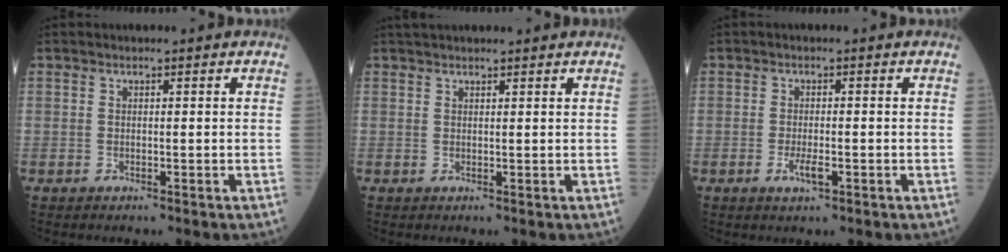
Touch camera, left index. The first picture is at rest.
{"total": 5.5, "force": [5.0, 0.3, 2.3], "torque": [-0.028, 0.031, 0.070]}
{"total": 2.3, "force": [-1.1, 0.6, 2.0], "torque": [-0.041, -0.006, -0.020]}